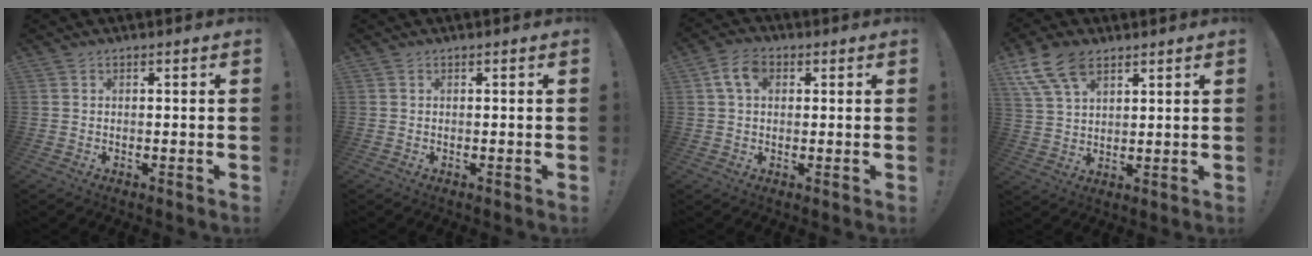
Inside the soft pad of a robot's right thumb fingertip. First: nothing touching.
{"total": 0.0}
{"total": 7.0, "force": [1.9, 4.6, 4.8], "torque": [-0.087, 0.010, 0.040]}
{"total": 11.1, "force": [6.7, 6.1, 6.4], "torque": [-0.135, -0.018, 0.131]}